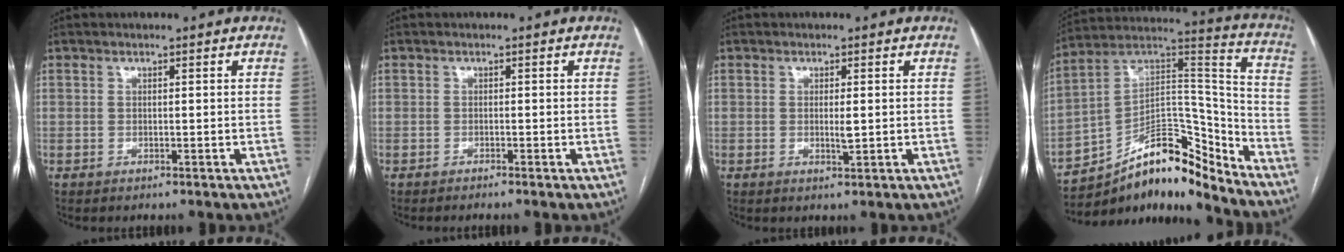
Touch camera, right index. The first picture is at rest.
{"total": 0.9, "force": [-0.8, -0.3, 0.3], "torque": [-0.006, 0.003, -0.015]}
{"total": 1.8, "force": [0.0, 0.3, 1.7], "torque": [-0.030, -0.003, 0.001]}
{"total": 16.4, "force": [-12.5, 5.1, 9.3], "torque": [-0.143, 0.068, -0.208]}